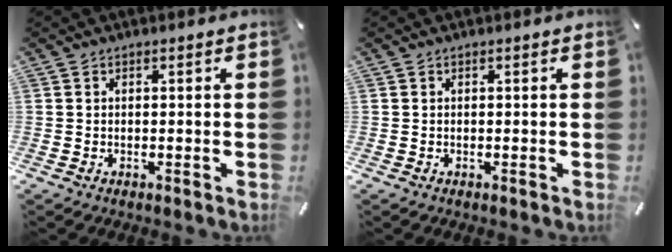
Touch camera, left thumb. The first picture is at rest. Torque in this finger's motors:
{"motor_torque": [0.01, 0.02, -0.03, -0.03, 0.00]}